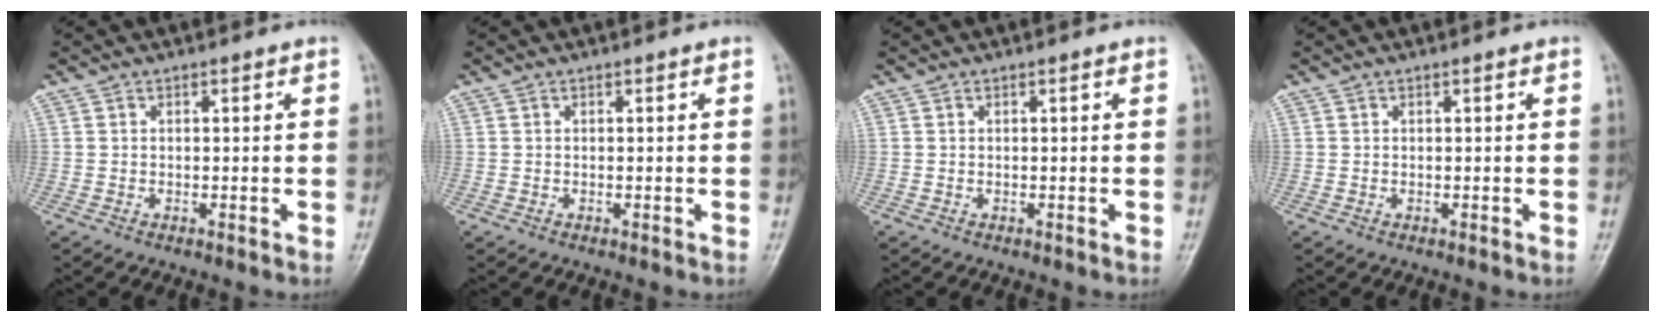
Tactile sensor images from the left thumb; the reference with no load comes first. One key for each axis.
{"total": 0.0}
{"total": 0.0}
{"total": 0.0}